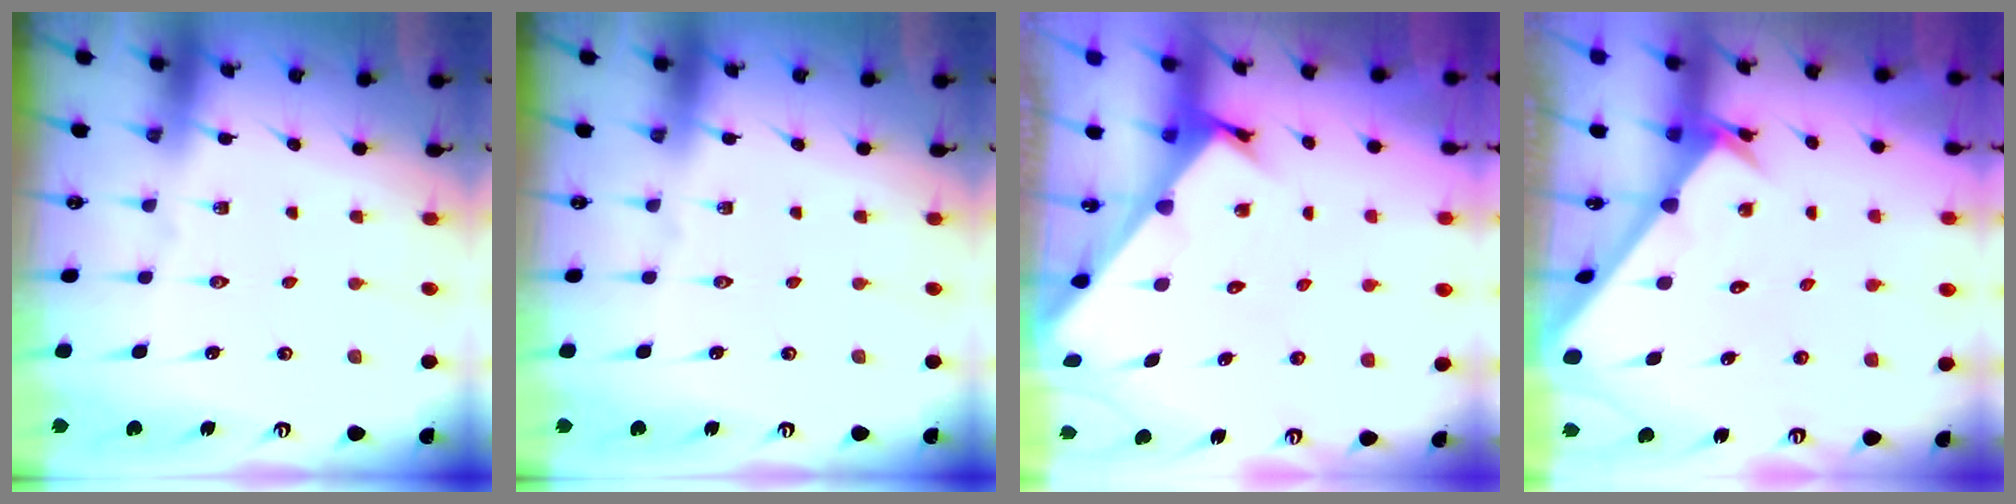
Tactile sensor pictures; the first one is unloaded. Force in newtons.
{"total": 0.0}
{"total": 2.3, "press": 2.3, "slide": 0.2}
{"total": 2.5, "press": 2.5, "slide": 0.2}